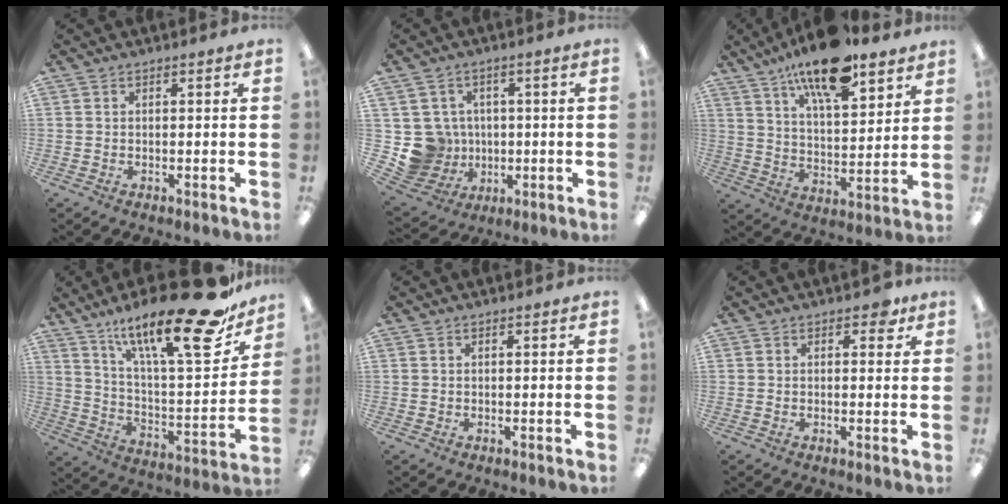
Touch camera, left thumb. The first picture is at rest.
{"total": 9.3, "force": [0.0, 9.2, 1.4], "torque": [-0.058, 0.003, 0.015]}
{"total": 17.0, "force": [12.4, 5.5, 10.1], "torque": [-0.171, -0.063, 0.209]}
{"total": 25.1, "force": [17.0, 5.9, 17.5], "torque": [-0.264, -0.109, 0.271]}
{"total": 0.0}
{"total": 2.6, "force": [1.4, 1.5, 1.5], "torque": [-0.009, -0.003, 0.019]}